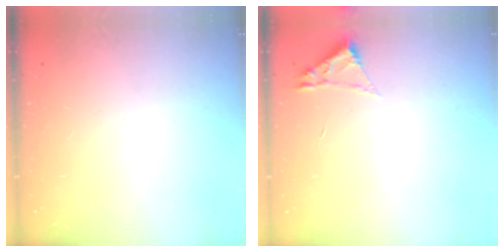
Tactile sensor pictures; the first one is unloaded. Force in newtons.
{"total": 1.8, "press": 1.8, "slide": 0.2}